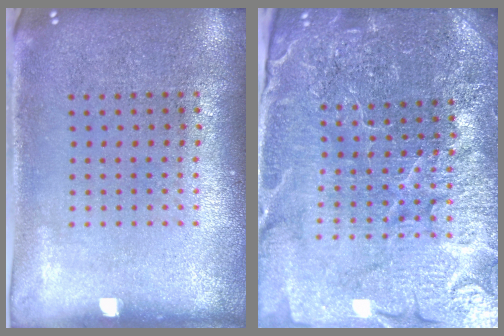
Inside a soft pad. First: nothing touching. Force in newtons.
{"total": 5.4, "press": 5.0, "slide": 2.2}